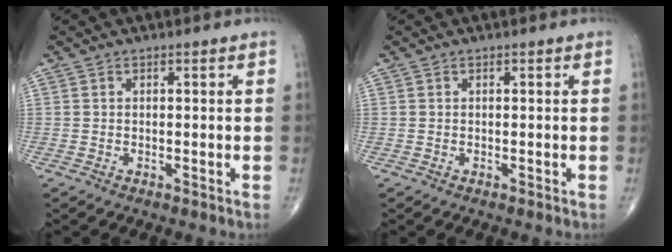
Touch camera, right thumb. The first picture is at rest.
{"total": 0.0}